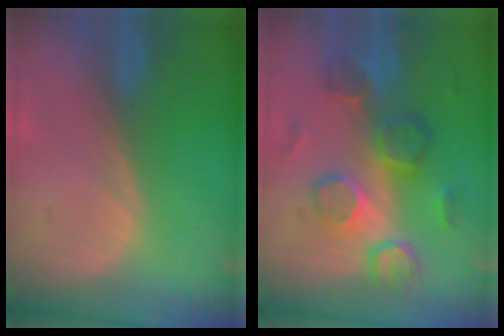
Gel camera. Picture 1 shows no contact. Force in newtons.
{"total": 9.1, "press": 8.6, "slide": 3.0}